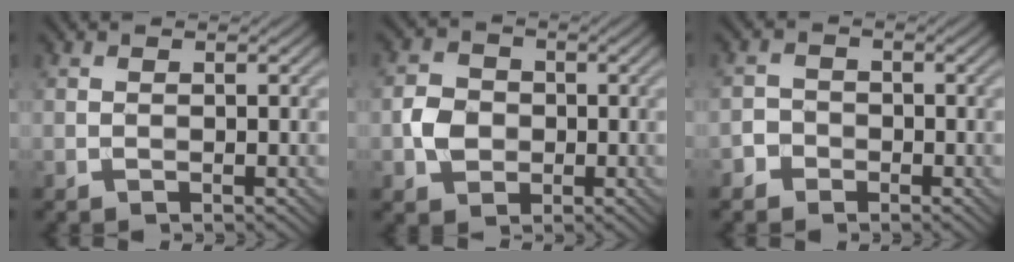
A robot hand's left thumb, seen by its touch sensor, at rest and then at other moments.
{"total": 3.9, "force": [-0.8, 3.3, 1.8], "torque": [-0.039, 0.000, -0.020]}
{"total": 2.1, "force": [-1.3, 1.6, 0.4], "torque": [0.008, 0.003, -0.032]}